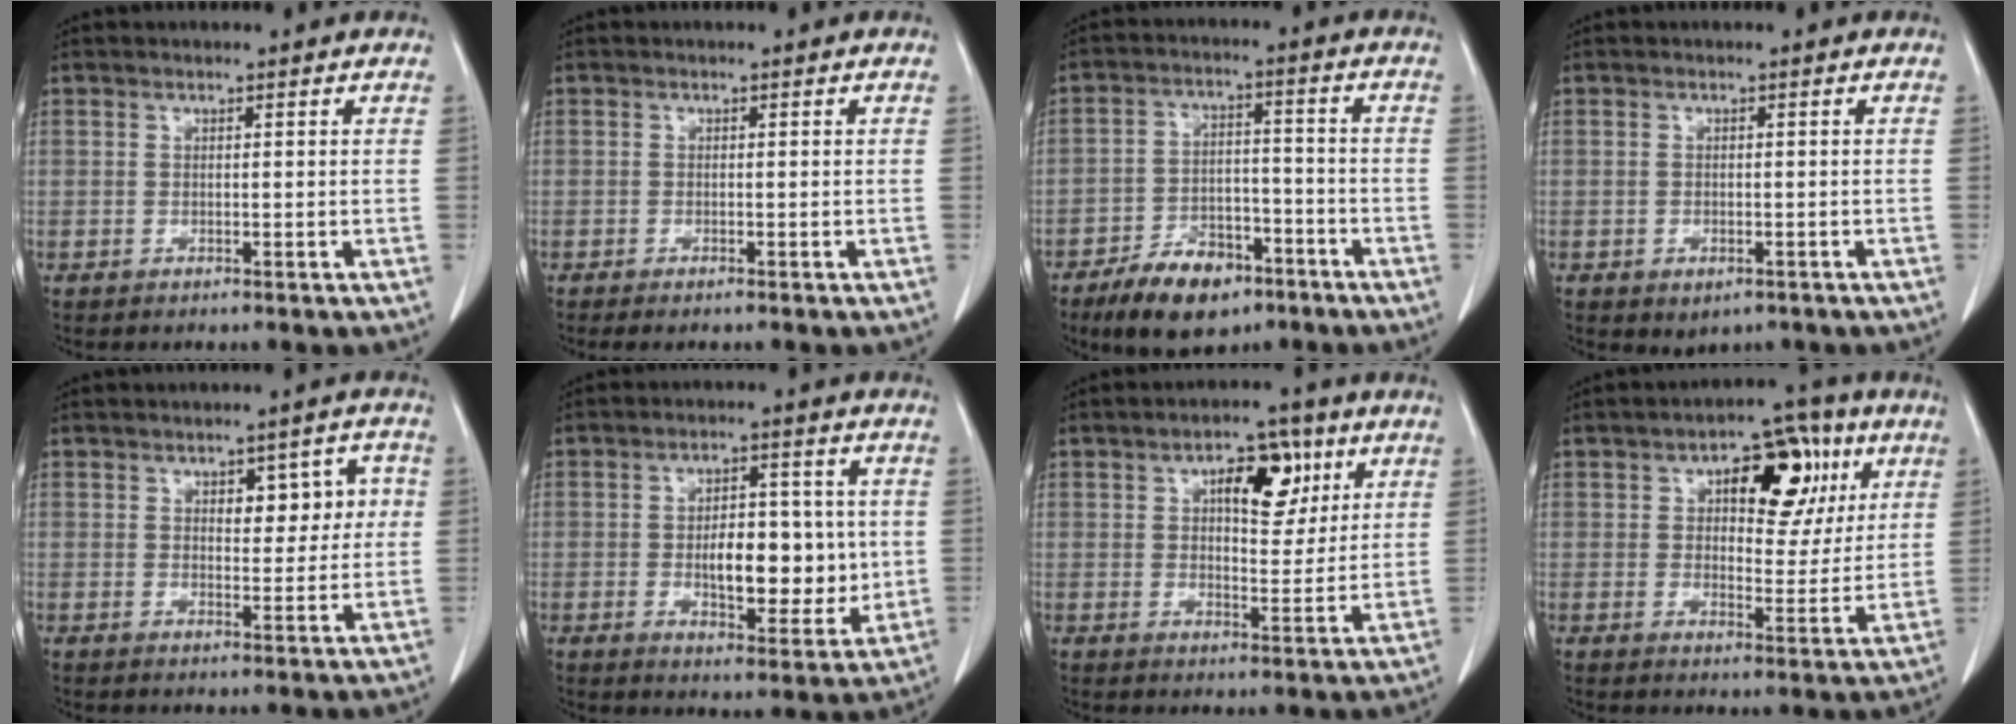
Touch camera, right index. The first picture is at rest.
{"total": 1.9, "force": [-1.5, 0.2, 1.1], "torque": [-0.017, -0.004, -0.017]}
{"total": 10.8, "force": [-7.2, 5.0, 6.1], "torque": [-0.109, 0.004, -0.121]}
{"total": 2.5, "force": [-1.3, 1.7, 1.4], "torque": [-0.015, -0.001, -0.002]}
{"total": 6.1, "force": [1.5, 3.1, 5.0], "torque": [-0.056, 0.019, 0.024]}
{"total": 10.8, "force": [-0.4, 4.9, 9.6], "torque": [-0.145, 0.007, 0.002]}
{"total": 8.4, "force": [3.5, 3.9, 6.6], "torque": [-0.092, 0.015, 0.052]}
{"total": 11.8, "force": [4.5, 6.0, 9.0], "torque": [-0.115, 0.030, 0.067]}